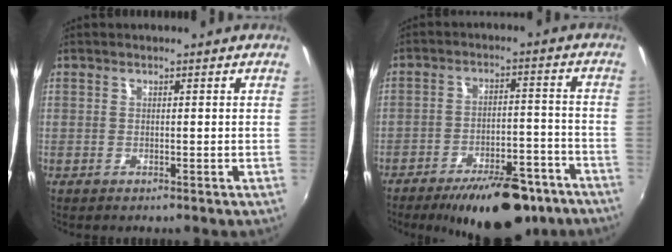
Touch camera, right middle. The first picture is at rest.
{"total": 17.3, "force": [-13.0, 6.2, 9.6], "torque": [-0.150, -0.005, -0.175]}